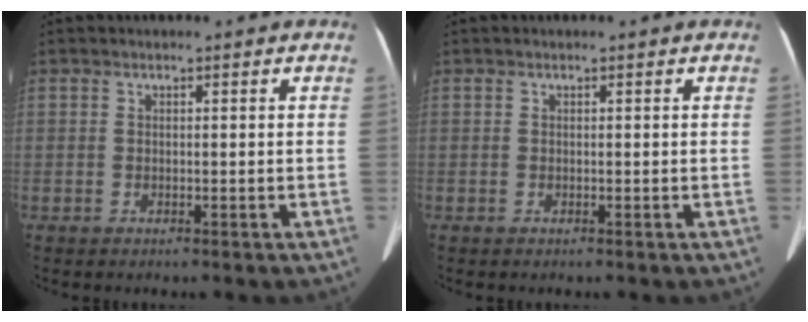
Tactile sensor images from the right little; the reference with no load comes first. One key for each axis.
{"total": 0.0}